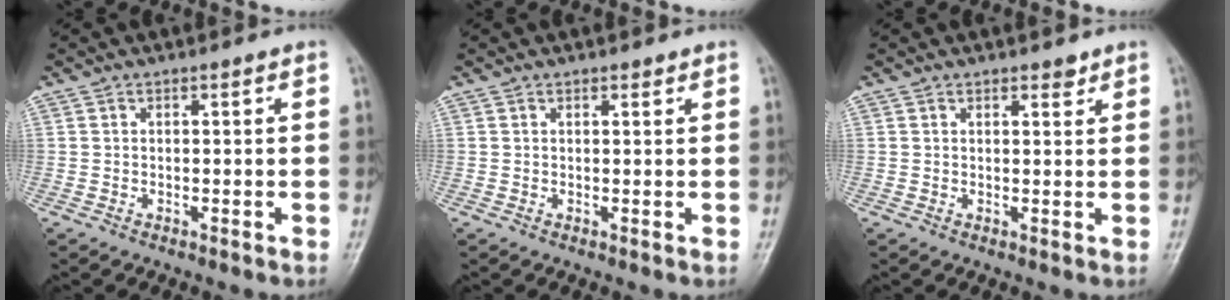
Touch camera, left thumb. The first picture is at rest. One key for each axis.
{"total": 0.9, "fx": 0.6, "fy": 0.4, "fz": 0.6, "tx": -0.007, "ty": -0.002, "tz": 0.008}
{"total": 1.9, "fx": 1.4, "fy": 0.8, "fz": 1.0, "tx": -0.005, "ty": -0.007, "tz": 0.017}